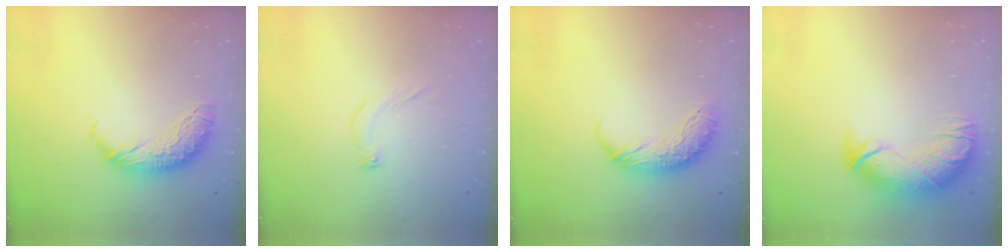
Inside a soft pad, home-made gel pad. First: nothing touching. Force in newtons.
{"total": 5.5, "press": 5.4, "slide": 1.0}
{"total": 0.0}
{"total": 3.0, "press": 0.5, "slide": 2.9}